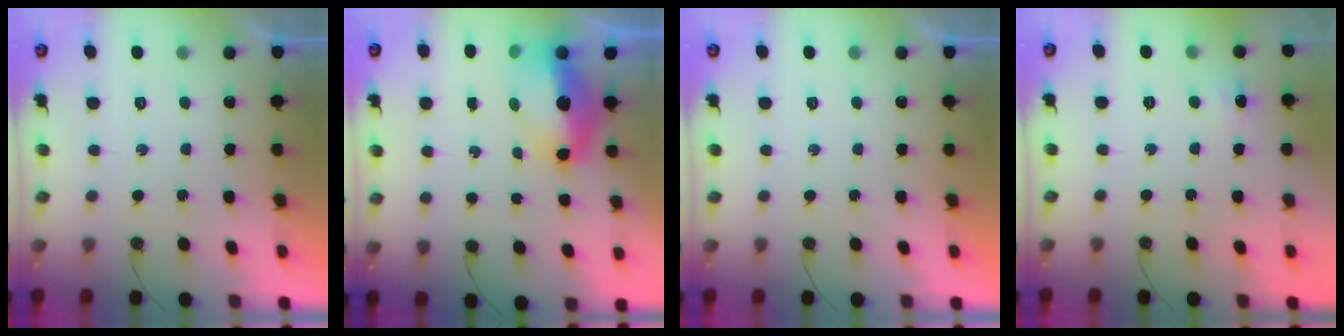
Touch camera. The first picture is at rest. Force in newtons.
{"total": 12.8, "press": 12.8, "slide": 1.2}
{"total": 0.0}
{"total": 4.4, "press": 4.3, "slide": 0.9}